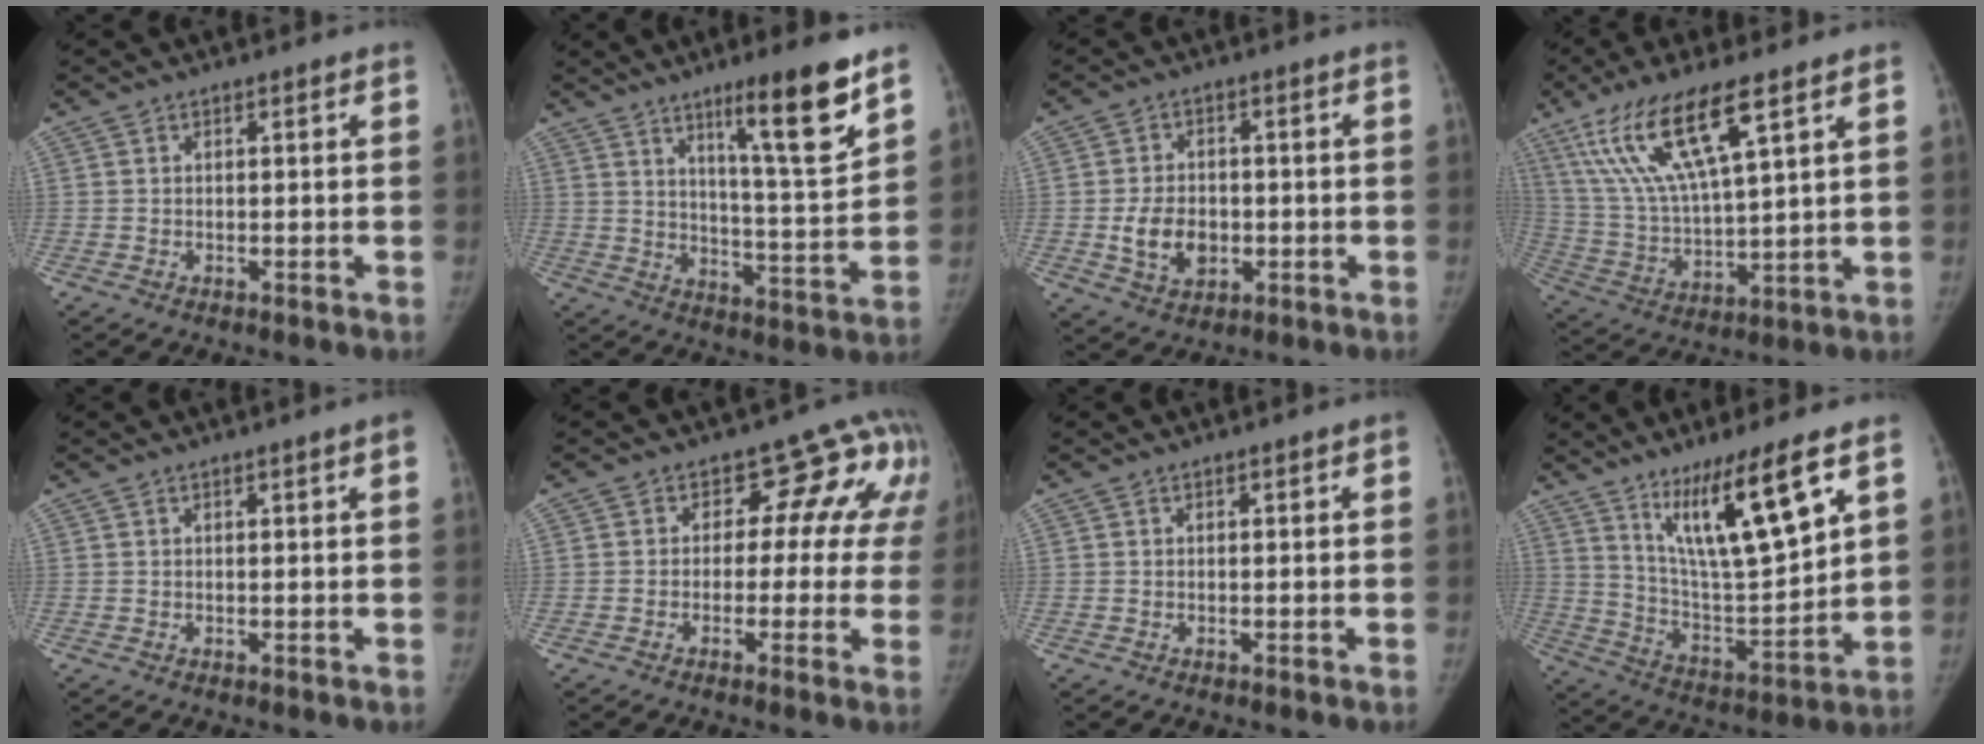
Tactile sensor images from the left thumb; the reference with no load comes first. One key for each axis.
{"total": 15.0, "fx": 9.4, "fy": 1.4, "fz": 11.6, "tx": -0.162, "ty": -0.069, "tz": 0.152}
{"total": 7.8, "fx": -1.3, "fy": 5.9, "fz": 5.0, "tx": -0.069, "ty": 0.003, "tz": -0.016}
{"total": 17.6, "fx": 9.4, "fy": 4.2, "fz": 14.2, "tx": -0.290, "ty": -0.029, "tz": 0.188}
{"total": 2.3, "fx": 1.2, "fy": 0.0, "fz": 2.0, "tx": -0.028, "ty": -0.001, "tz": 0.015}
{"total": 9.9, "fx": 2.4, "fy": 7.8, "fz": 5.5, "tx": 0.000, "ty": 0.013, "tz": 0.012}
{"total": 1.1, "fx": 0.5, "fy": 0.3, "fz": 1.0, "tx": -0.012, "ty": 0.002, "tz": 0.007}
{"total": 17.3, "fx": 9.6, "fy": 3.0, "fz": 14.1, "tx": -0.231, "ty": -0.061, "tz": 0.185}